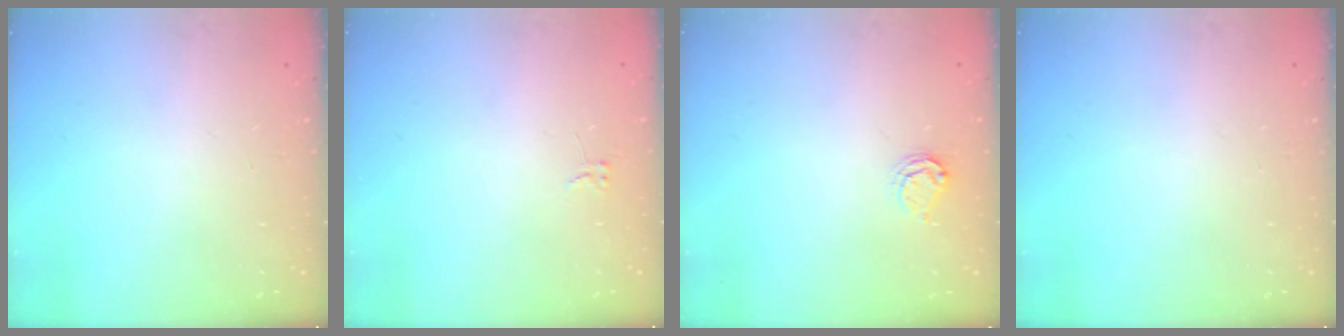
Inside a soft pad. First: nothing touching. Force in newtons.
{"total": 2.6, "press": 2.6, "slide": 0.3}
{"total": 4.7, "press": 4.7, "slide": 0.5}
{"total": 0.0}